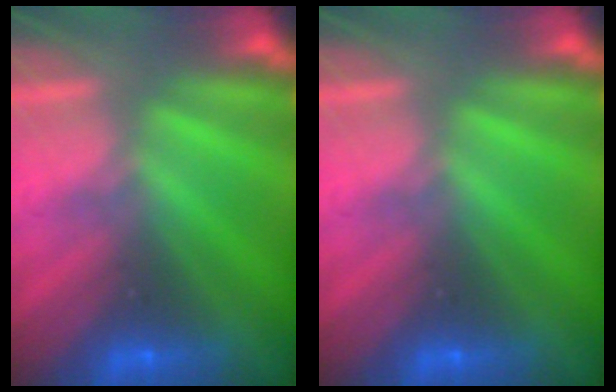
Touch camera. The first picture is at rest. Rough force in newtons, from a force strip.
{"total": 0.0}